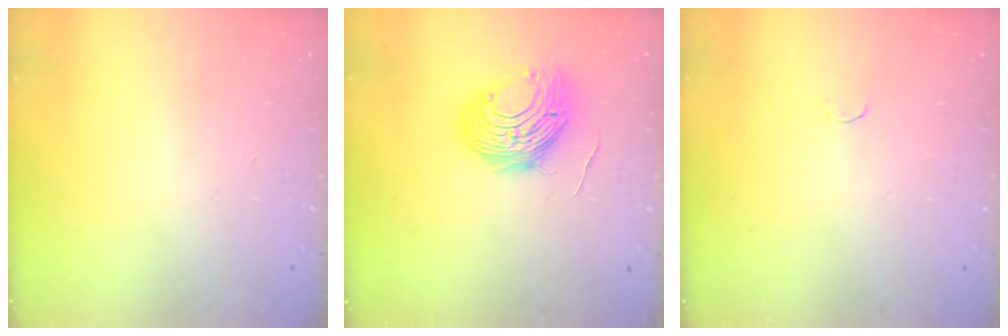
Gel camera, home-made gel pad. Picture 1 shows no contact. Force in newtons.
{"total": 11.5, "press": 11.4, "slide": 1.1}
{"total": 1.8, "press": 1.7, "slide": 0.4}